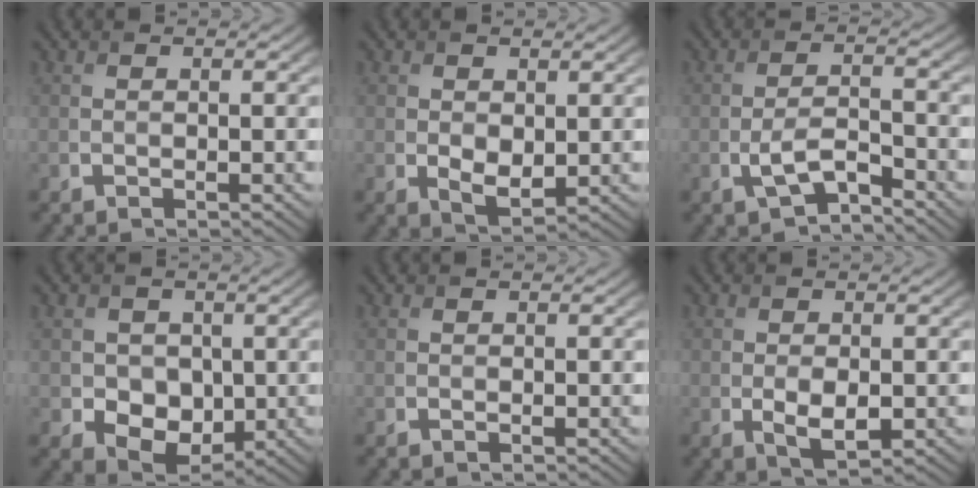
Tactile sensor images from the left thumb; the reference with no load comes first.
{"total": 3.0, "force": [0.1, 1.9, 2.3], "torque": [-0.048, -0.008, 0.008]}
{"total": 4.5, "force": [-2.6, 1.6, 3.3], "torque": [-0.077, -0.003, -0.051]}
{"total": 6.0, "force": [-0.4, 5.0, 3.2], "torque": [-0.064, -0.011, -0.014]}
{"total": 0.0}
{"total": 3.1, "force": [-0.5, 1.7, 2.6], "torque": [-0.052, -0.012, -0.003]}